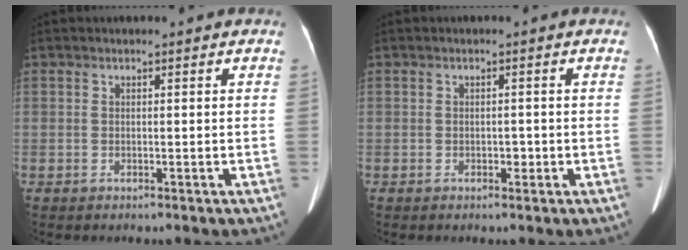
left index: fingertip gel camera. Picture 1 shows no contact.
{"total": 1.0, "force": [-0.3, 0.7, 0.6], "torque": [-0.011, 0.002, -0.003]}